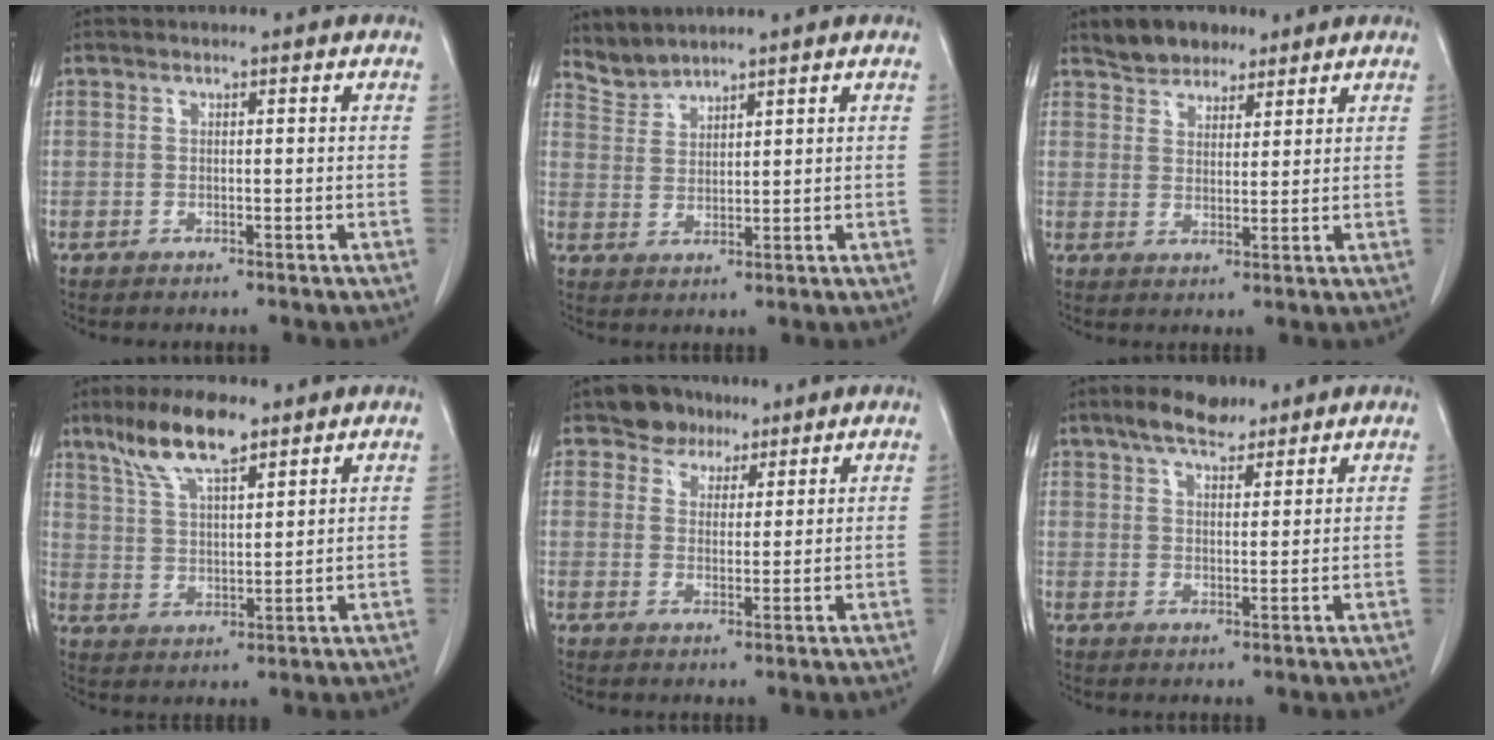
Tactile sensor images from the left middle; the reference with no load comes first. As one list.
[{"total": 3.3, "force": [3.3, 0.1, -0.5], "torque": [0.005, 0.004, 0.074]}, {"total": 5.6, "force": [4.5, 2.9, 1.7], "torque": [-0.031, 0.010, 0.084]}, {"total": 9.9, "force": [7.0, 2.3, 6.5], "torque": [-0.131, 0.013, 0.133]}, {"total": 5.0, "force": [3.6, 3.4, 0.8], "torque": [-0.015, 0.011, 0.062]}, {"total": 6.6, "force": [4.9, 2.5, 3.5], "torque": [-0.066, 0.015, 0.087]}]